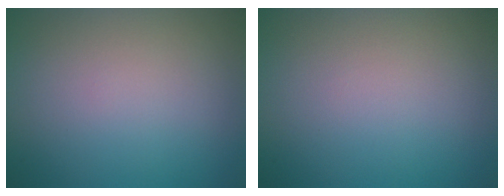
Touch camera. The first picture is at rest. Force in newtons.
{"total": 0.0}